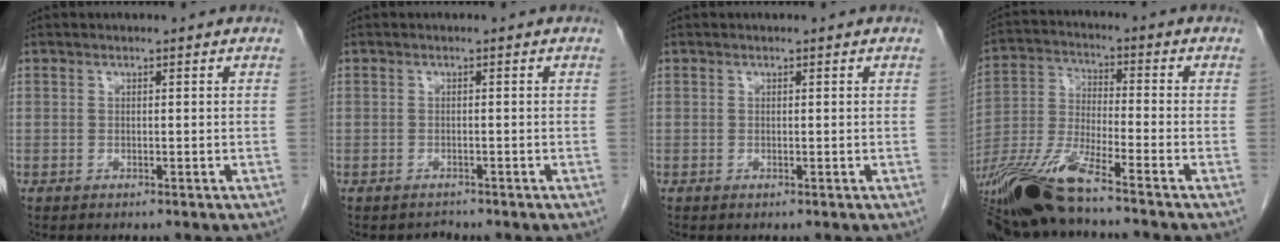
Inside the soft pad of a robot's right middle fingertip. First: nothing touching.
{"total": 0.9, "force": [-0.7, 0.1, -0.6], "torque": [0.005, -0.006, -0.015]}
{"total": 0.0}
{"total": 13.9, "force": [-10.8, 0.2, 8.8], "torque": [-0.183, -0.022, -0.209]}